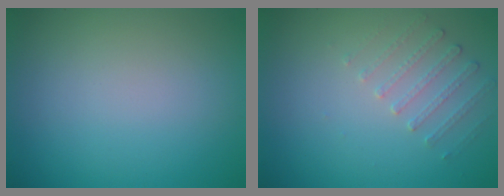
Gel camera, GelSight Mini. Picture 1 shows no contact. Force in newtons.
{"total": 1.5, "press": 1.0, "slide": 1.1}